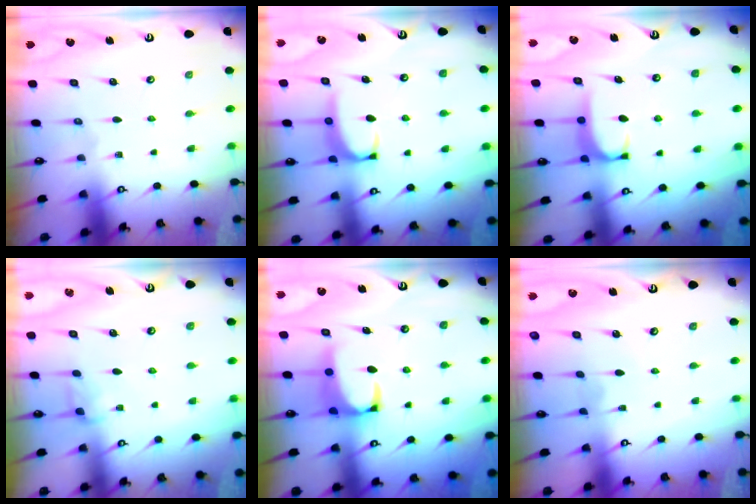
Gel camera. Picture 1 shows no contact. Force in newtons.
{"total": 2.3, "press": 2.3, "slide": 0.6}
{"total": 2.0, "press": 1.9, "slide": 0.5}
{"total": 2.1, "press": 2.0, "slide": 0.6}
{"total": 3.5, "press": 3.3, "slide": 1.0}
{"total": 2.3, "press": 2.3, "slide": 0.2}